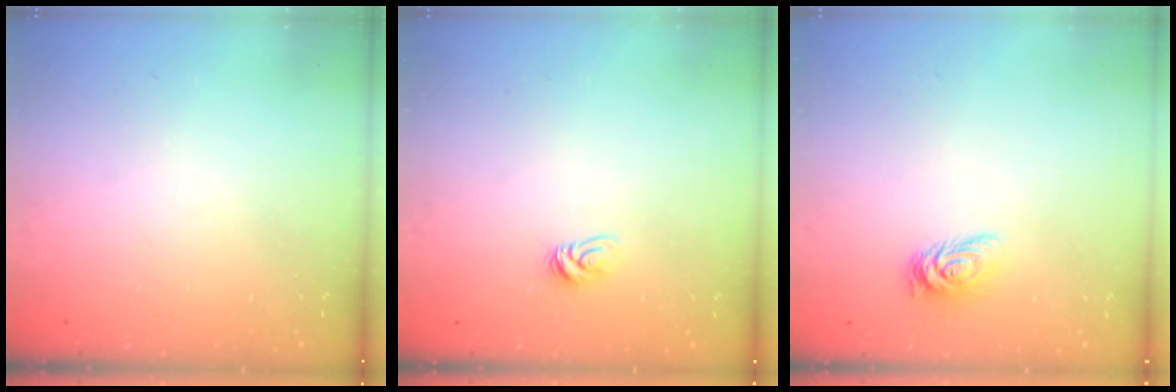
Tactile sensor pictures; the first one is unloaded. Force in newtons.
{"total": 4.5, "press": 4.5, "slide": 0.3}
{"total": 4.6, "press": 4.6, "slide": 0.7}